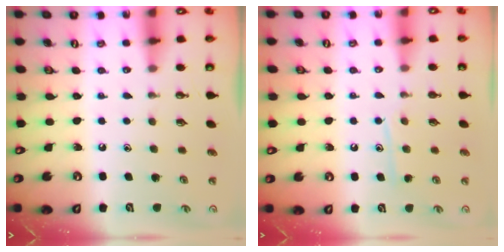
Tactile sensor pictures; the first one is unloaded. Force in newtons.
{"total": 7.9, "press": 7.9, "slide": 0.6}